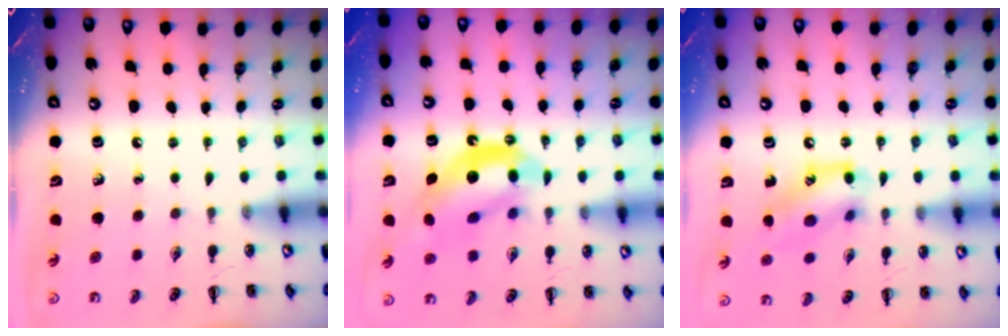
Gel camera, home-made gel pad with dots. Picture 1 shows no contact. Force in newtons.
{"total": 12.0, "press": 11.5, "slide": 3.3}
{"total": 13.2, "press": 13.1, "slide": 1.2}